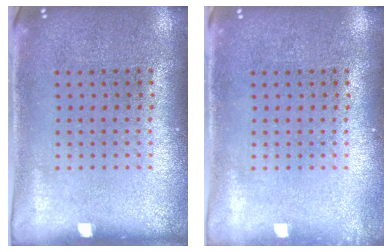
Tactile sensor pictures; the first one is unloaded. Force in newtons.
{"total": 0.7, "press": 0.7, "slide": 0.1}